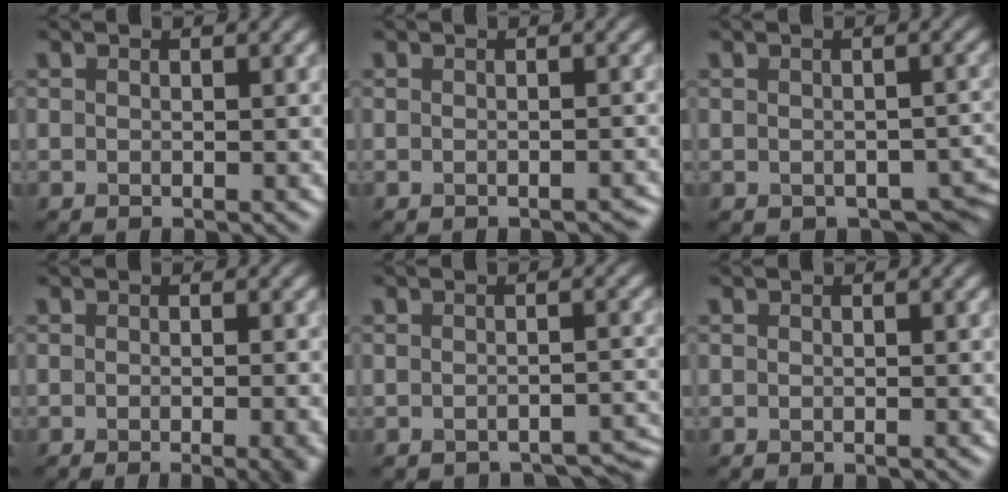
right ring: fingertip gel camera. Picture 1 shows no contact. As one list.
[{"total": 0.9, "force": [-0.9, 0.1, 0.3], "torque": [-0.002, 0.000, -0.010]}, {"total": 3.4, "force": [-1.4, 2.1, 2.3], "torque": [-0.024, -0.016, -0.011]}, {"total": 5.0, "force": [-1.6, 1.8, 4.4], "torque": [-0.028, -0.005, -0.013]}, {"total": 2.6, "force": [-2.4, 0.7, 0.7], "torque": [-0.006, -0.005, -0.024]}, {"total": 0.0}]